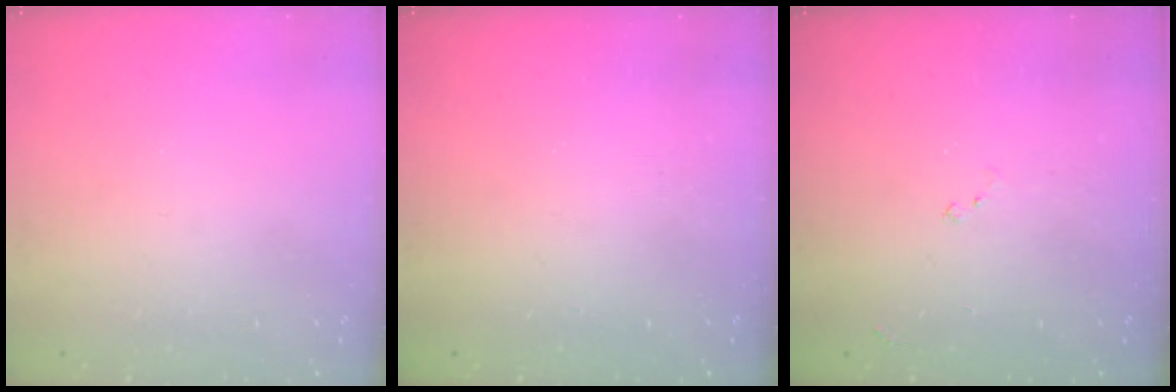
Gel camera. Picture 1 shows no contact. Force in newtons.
{"total": 0.6, "press": 0.6, "slide": 0.2}
{"total": 7.5, "press": 7.4, "slide": 0.7}